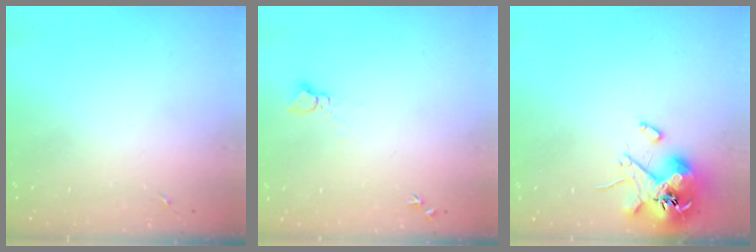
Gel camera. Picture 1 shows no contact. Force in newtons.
{"total": 3.8, "press": 3.8, "slide": 0.4}
{"total": 11.8, "press": 11.6, "slide": 1.8}